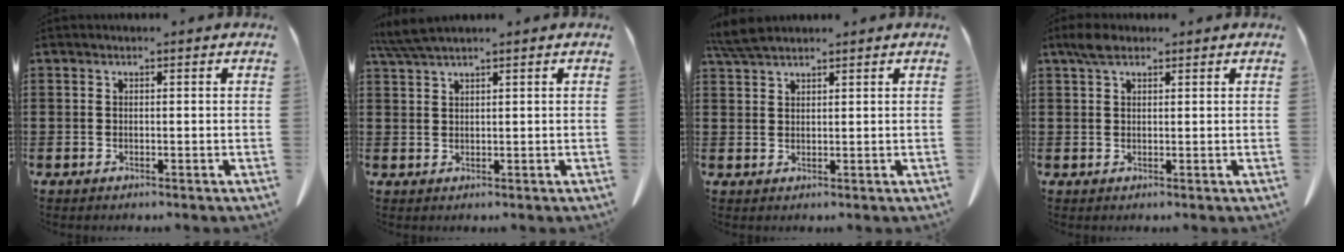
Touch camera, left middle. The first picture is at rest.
{"total": 3.4, "force": [2.8, 0.0, 2.0], "torque": [-0.047, -0.003, 0.054]}
{"total": 3.7, "force": [3.1, 0.6, 1.8], "torque": [-0.045, -0.002, 0.061]}
{"total": 2.8, "force": [1.8, 1.3, 1.8], "torque": [-0.042, 0.005, 0.033]}